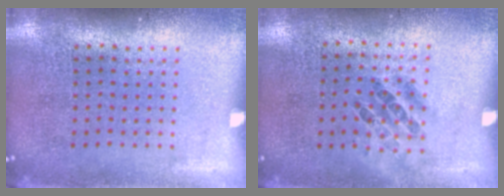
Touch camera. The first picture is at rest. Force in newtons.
{"total": 1.0, "press": 0.7, "slide": 0.7}